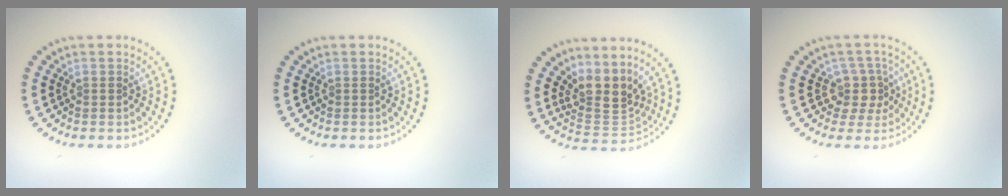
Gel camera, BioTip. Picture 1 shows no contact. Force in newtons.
{"total": 0.0}
{"total": 3.8, "press": 2.9, "slide": 2.6}
{"total": 2.7, "press": 2.1, "slide": 1.7}